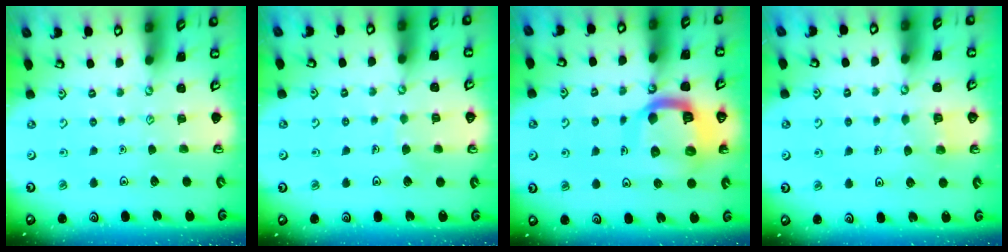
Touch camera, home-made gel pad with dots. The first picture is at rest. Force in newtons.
{"total": 3.4, "press": 3.4, "slide": 0.0}
{"total": 15.8, "press": 15.7, "slide": 1.9}
{"total": 3.4, "press": 3.4, "slide": 0.3}